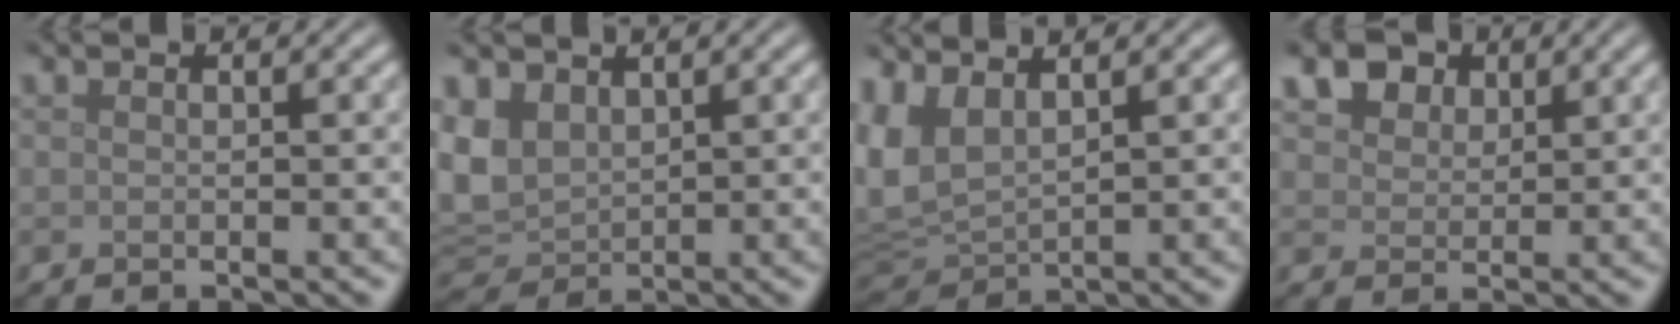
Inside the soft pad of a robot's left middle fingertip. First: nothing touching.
{"total": 5.4, "force": [1.6, 4.0, 3.2], "torque": [-0.091, -0.002, 0.028]}
{"total": 4.7, "force": [2.2, 2.3, 3.4], "torque": [-0.092, 0.003, 0.046]}
{"total": 7.0, "force": [4.4, 4.4, 3.1], "torque": [-0.081, 0.011, 0.069]}